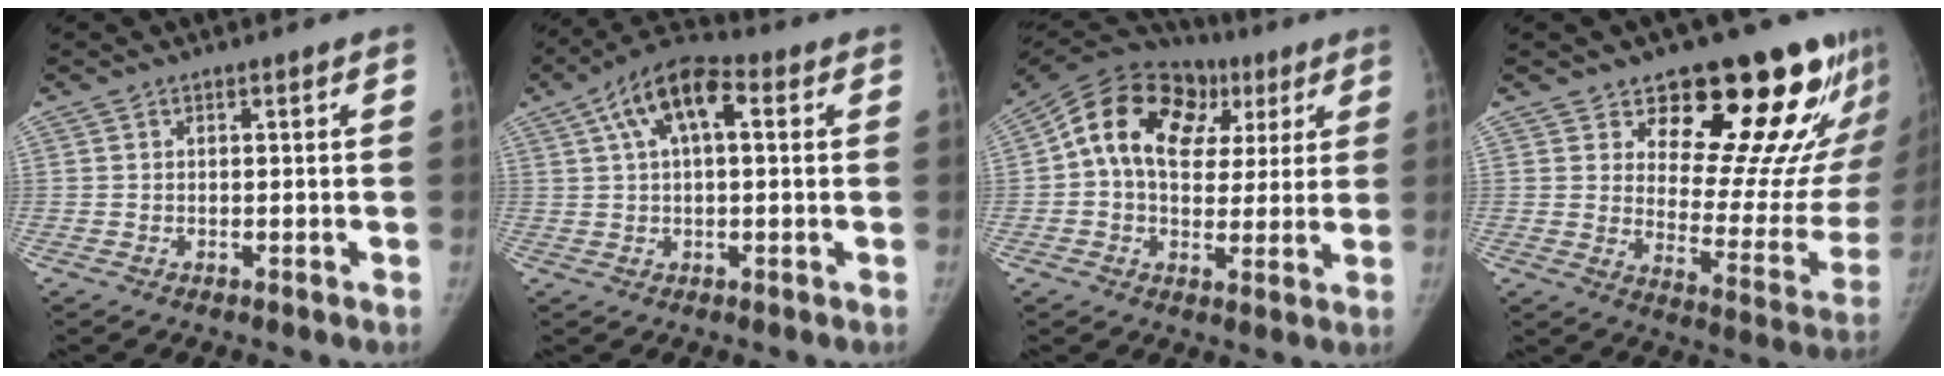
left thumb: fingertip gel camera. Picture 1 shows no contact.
{"total": 11.1, "force": [3.4, 5.2, 9.1], "torque": [-0.160, 0.031, 0.051]}
{"total": 20.7, "force": [6.3, 14.3, 13.6], "torque": [-0.211, 0.040, 0.098]}
{"total": 22.2, "force": [14.8, 9.1, 13.8], "torque": [-0.125, -0.102, 0.204]}